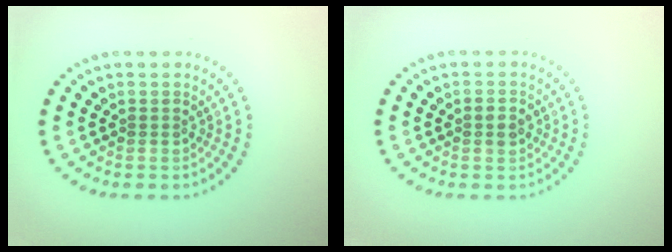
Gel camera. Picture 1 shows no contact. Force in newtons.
{"total": 1.4, "press": 1.4, "slide": 0.1}